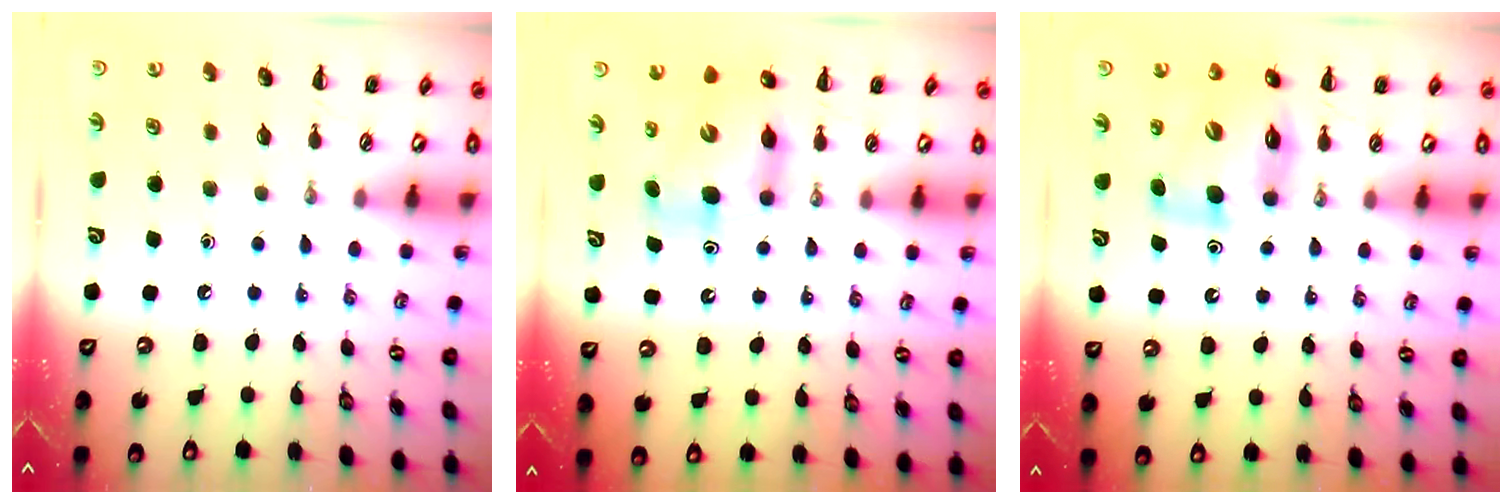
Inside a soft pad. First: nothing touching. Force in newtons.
{"total": 6.8, "press": 6.6, "slide": 1.7}
{"total": 9.3, "press": 9.0, "slide": 2.2}